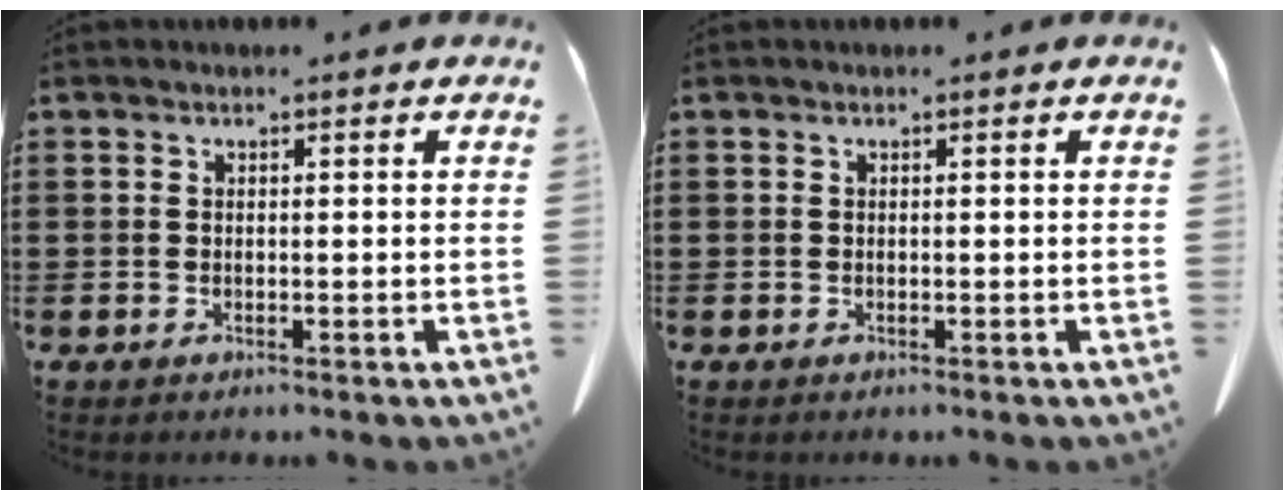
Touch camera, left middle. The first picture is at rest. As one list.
[{"total": 0.0}]